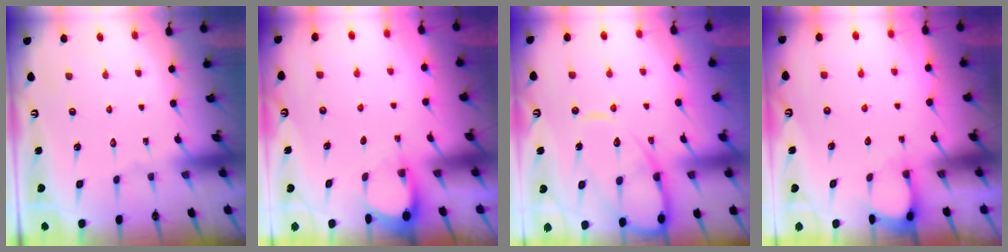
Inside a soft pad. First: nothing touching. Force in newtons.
{"total": 3.0, "press": 3.0, "slide": 0.3}
{"total": 12.5, "press": 12.4, "slide": 1.2}
{"total": 2.1, "press": 2.1, "slide": 0.3}